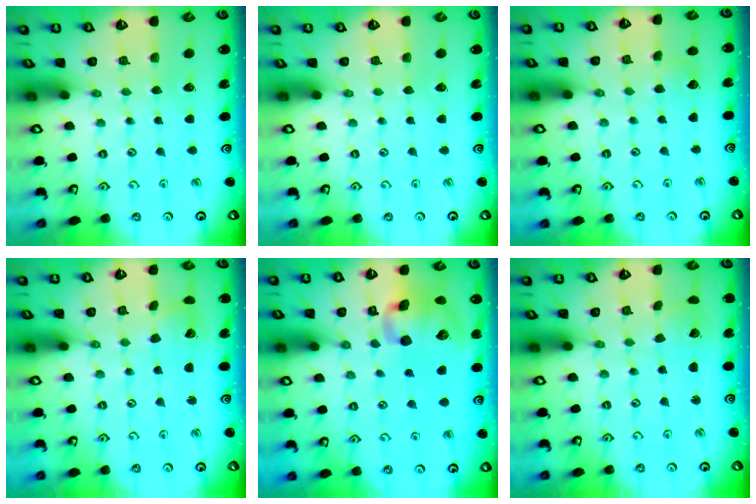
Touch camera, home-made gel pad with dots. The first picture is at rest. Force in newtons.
{"total": 0.0}
{"total": 2.7, "press": 2.7, "slide": 0.3}
{"total": 4.4, "press": 4.4, "slide": 0.6}
{"total": 13.5, "press": 13.4, "slide": 2.1}
{"total": 2.3, "press": 2.3, "slide": 0.1}